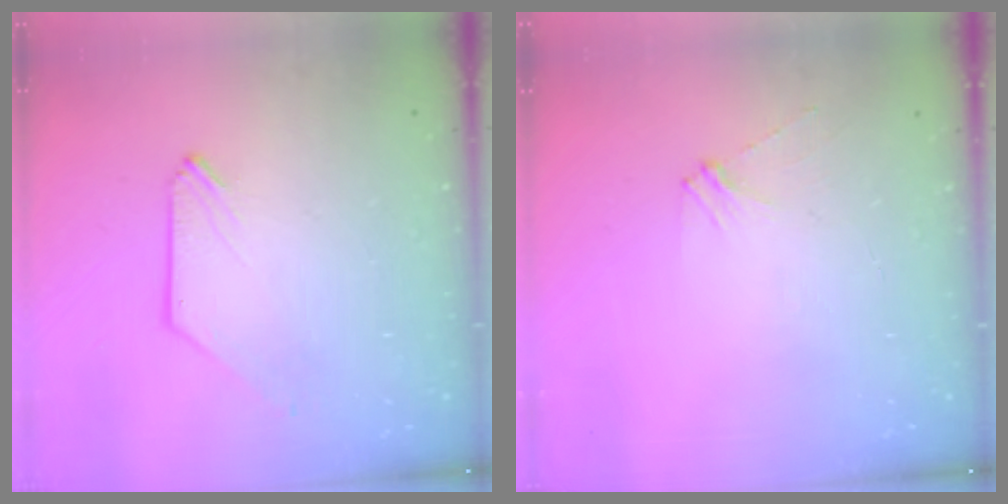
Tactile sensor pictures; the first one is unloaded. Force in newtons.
{"total": 3.8, "press": 3.8, "slide": 0.4}